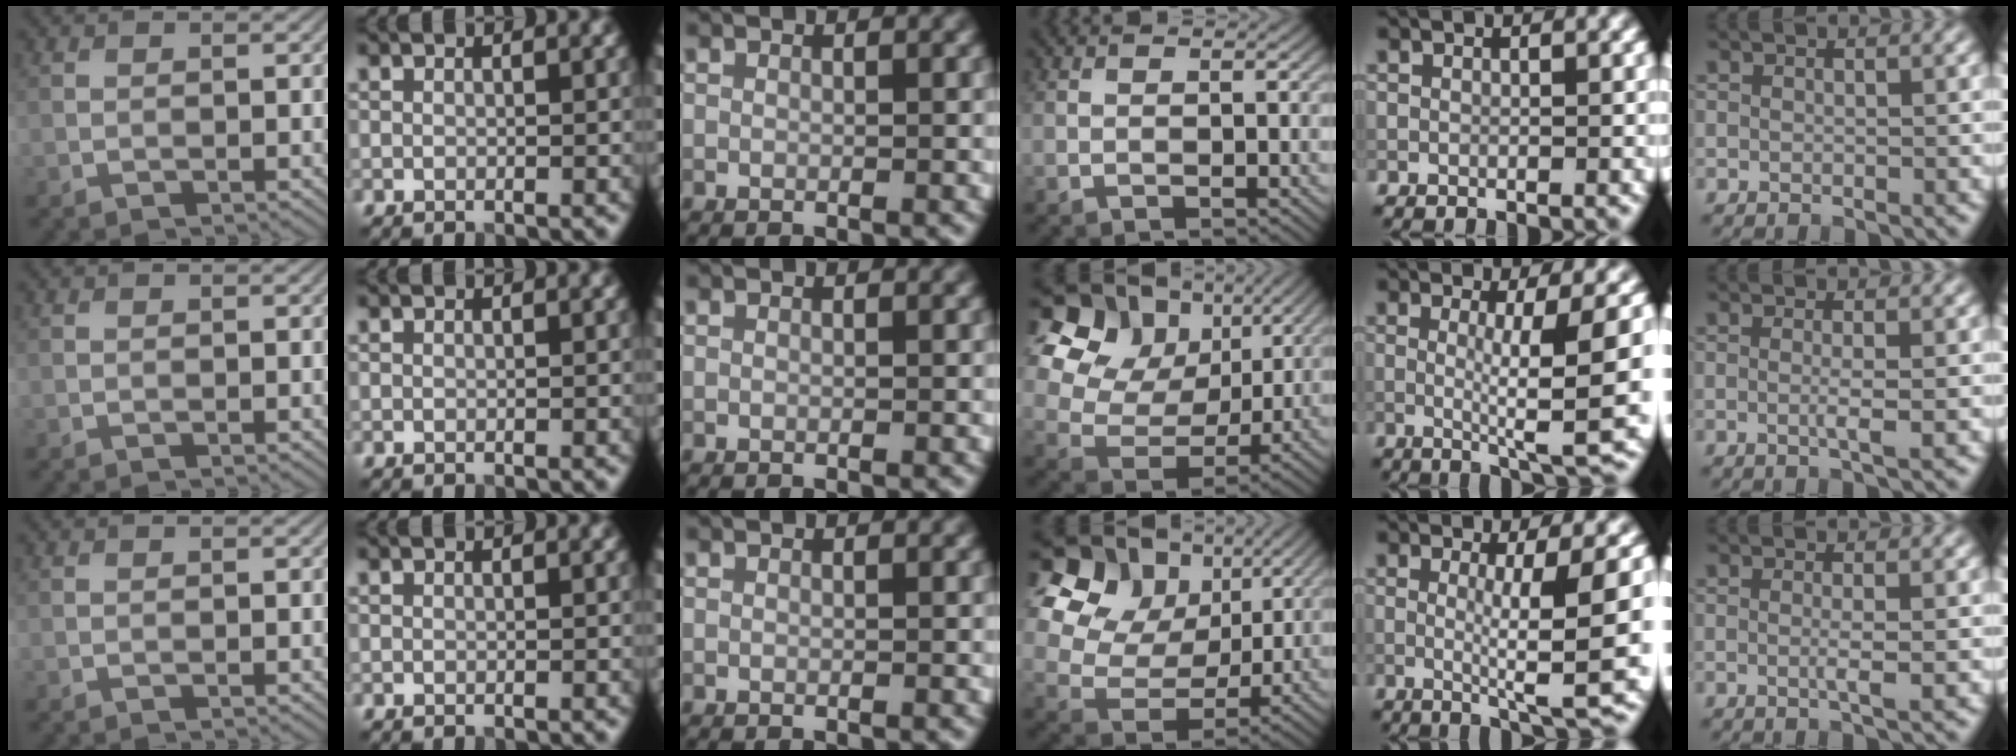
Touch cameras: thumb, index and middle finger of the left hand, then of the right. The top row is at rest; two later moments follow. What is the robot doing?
{"motion": "lift_and_place", "object": "calculator"}